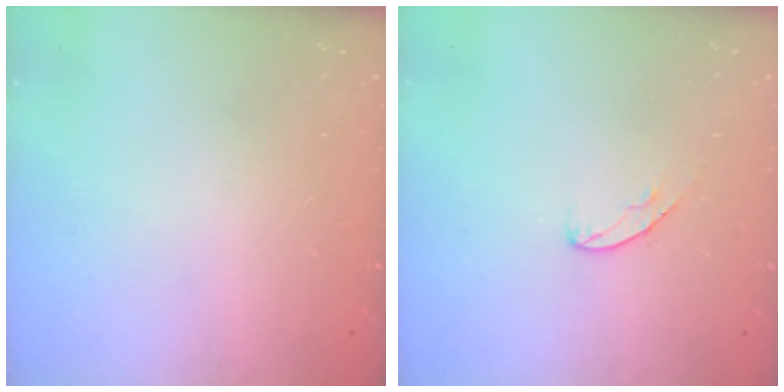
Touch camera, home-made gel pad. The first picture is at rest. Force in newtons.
{"total": 5.6, "press": 5.5, "slide": 0.5}